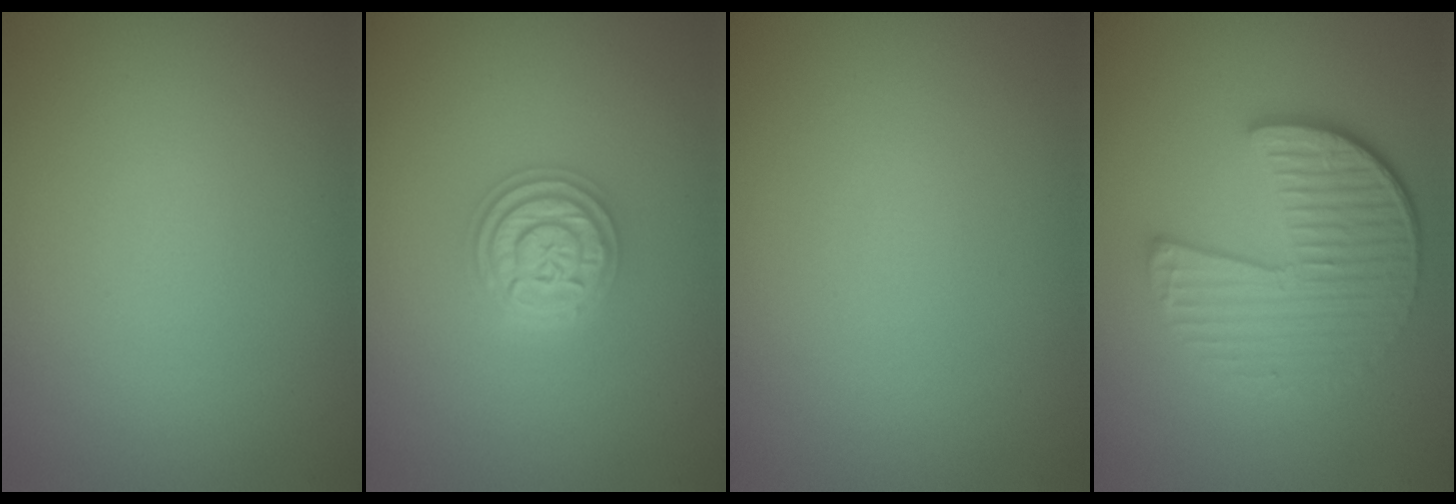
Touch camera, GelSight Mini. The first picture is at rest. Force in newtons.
{"total": 3.7, "press": 3.6, "slide": 0.5}
{"total": 0.0}
{"total": 5.8, "press": 4.2, "slide": 4.0}